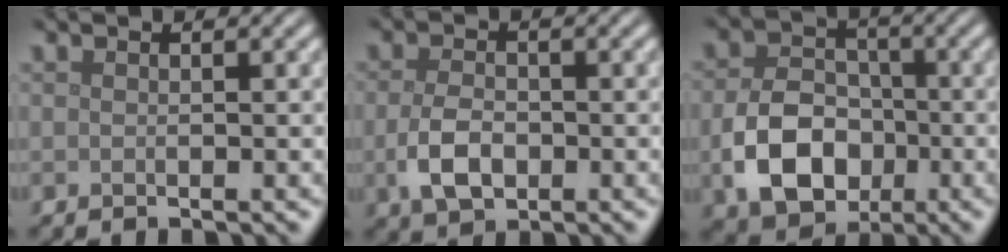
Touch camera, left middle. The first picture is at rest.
{"total": 3.8, "force": [-0.9, 2.5, 2.7], "torque": [-0.064, -0.005, -0.018]}
{"total": 7.4, "force": [-2.2, 5.5, 4.5], "torque": [-0.089, -0.008, -0.038]}